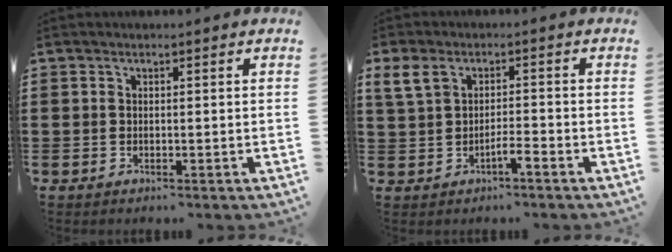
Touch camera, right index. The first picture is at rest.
{"total": 3.9, "force": [-0.7, 1.8, 3.4], "torque": [-0.072, 0.006, -0.016]}